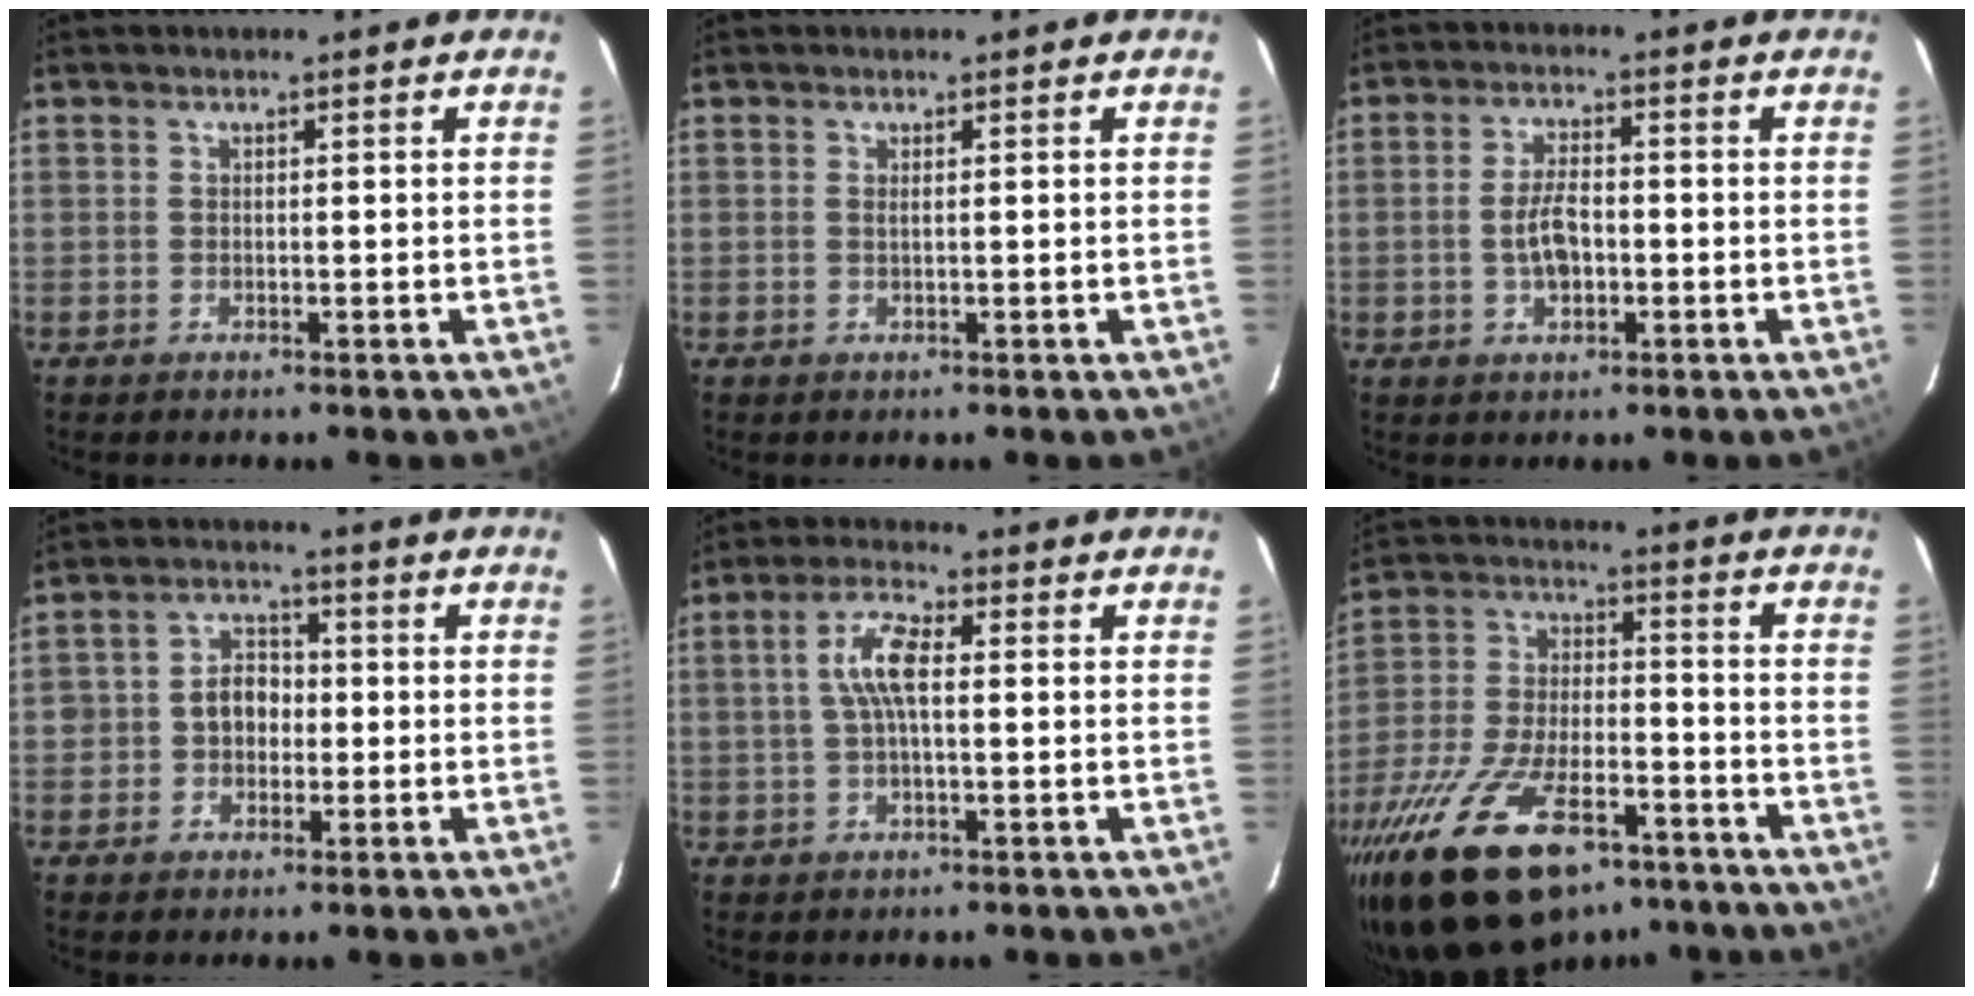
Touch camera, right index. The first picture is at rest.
{"total": 0.6, "force": [0.2, -0.2, 0.5], "torque": [-0.012, 0.000, 0.003]}
{"total": 5.6, "force": [-1.0, 2.8, 4.7], "torque": [-0.093, 0.004, -0.014]}
{"total": 5.9, "force": [-0.9, 5.1, 2.9], "torque": [-0.052, 0.020, -0.011]}
{"total": 6.5, "force": [0.6, 2.2, 6.1], "torque": [-0.123, 0.014, 0.012]}
{"total": 26.3, "force": [-17.3, 11.6, 16.0], "torque": [-0.325, -0.029, -0.279]}